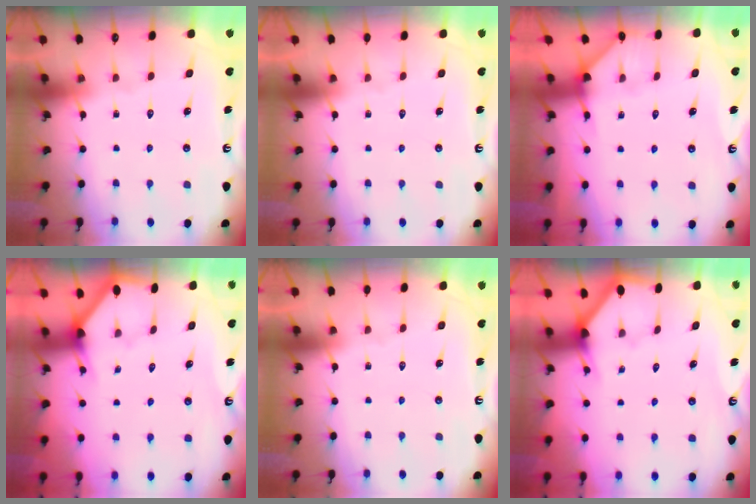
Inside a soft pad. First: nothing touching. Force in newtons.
{"total": 0.0}
{"total": 4.6, "press": 4.6, "slide": 0.2}
{"total": 2.6, "press": 2.6, "slide": 0.3}
{"total": 0.0}
{"total": 2.6, "press": 2.6, "slide": 0.3}